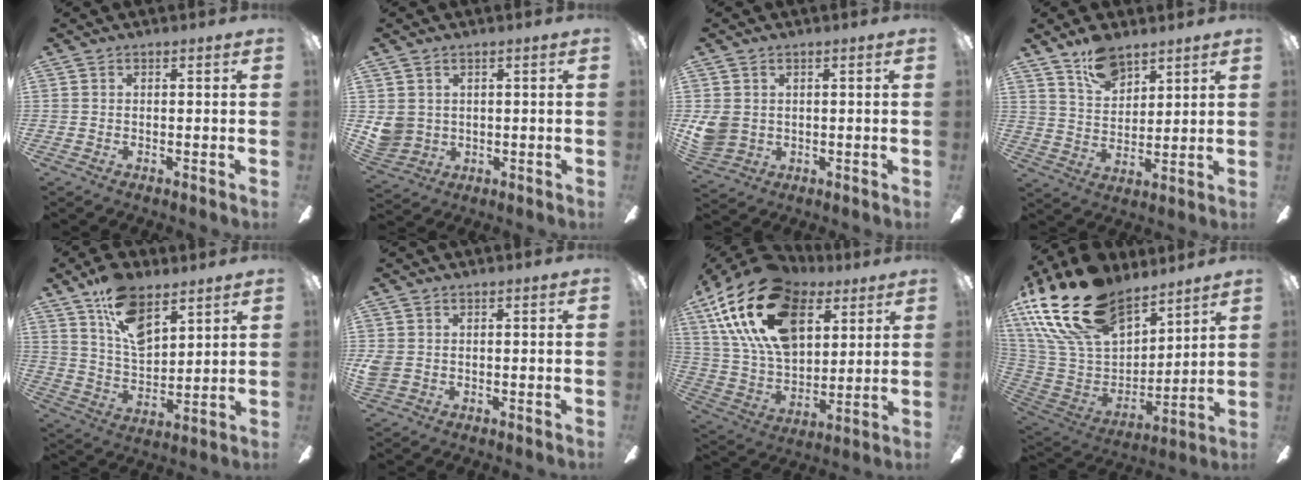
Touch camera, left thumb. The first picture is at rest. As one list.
[{"total": 5.2, "force": [1.5, 4.8, 1.3], "torque": [-0.043, 0.002, 0.031]}, {"total": 5.5, "force": [0.8, 4.8, 2.4], "torque": [-0.055, 0.009, 0.021]}, {"total": 10.3, "force": [7.3, 5.5, 4.7], "torque": [-0.073, -0.031, 0.132]}, {"total": 14.8, "force": [9.7, 7.0, 8.6], "torque": [-0.166, -0.038, 0.180]}, {"total": 2.7, "force": [0.2, 2.2, 1.6], "torque": [-0.029, 0.005, 0.007]}, {"total": 25.4, "force": [12.6, 14.8, 16.2], "torque": [-0.326, -0.049, 0.222]}, {"total": 26.3, "force": [17.7, 13.2, 14.2], "torque": [-0.309, -0.105, 0.320]}]